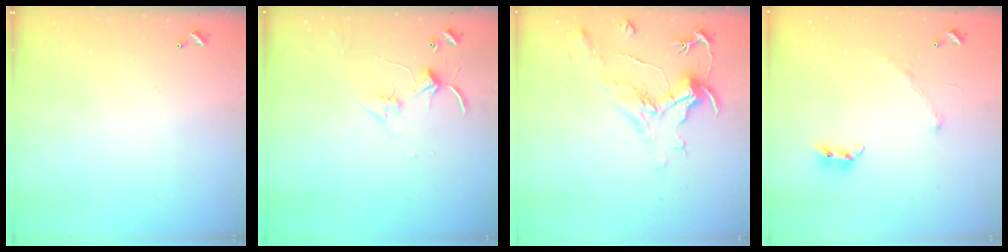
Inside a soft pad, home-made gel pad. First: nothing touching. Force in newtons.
{"total": 2.8, "press": 2.8, "slide": 0.4}
{"total": 2.2, "press": 1.7, "slide": 1.3}
{"total": 3.6, "press": 3.5, "slide": 0.9}